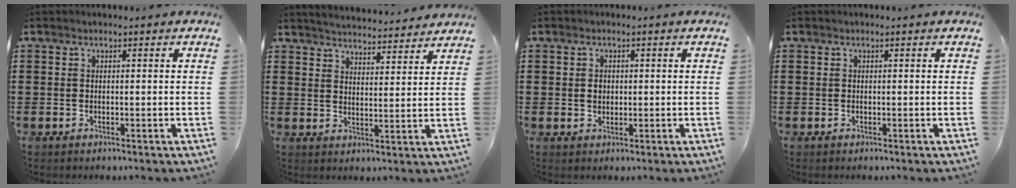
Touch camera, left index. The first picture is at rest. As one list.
[{"total": 4.0, "force": [4.0, -0.3, 0.0], "torque": [-0.016, -0.028, 0.069]}, {"total": 1.6, "force": [0.2, 1.3, 0.8], "torque": [-0.019, 0.008, 0.003]}, {"total": 0.0}]